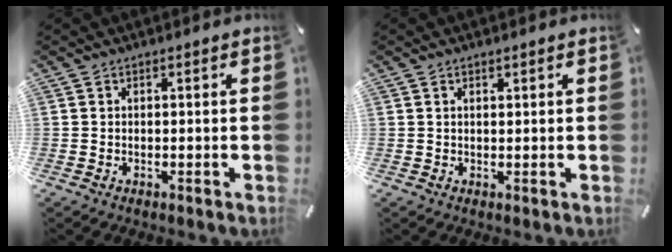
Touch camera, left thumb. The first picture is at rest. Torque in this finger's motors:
{"motor_torque": [-0.29, -0.28, -0.09, 0.04, -0.03]}